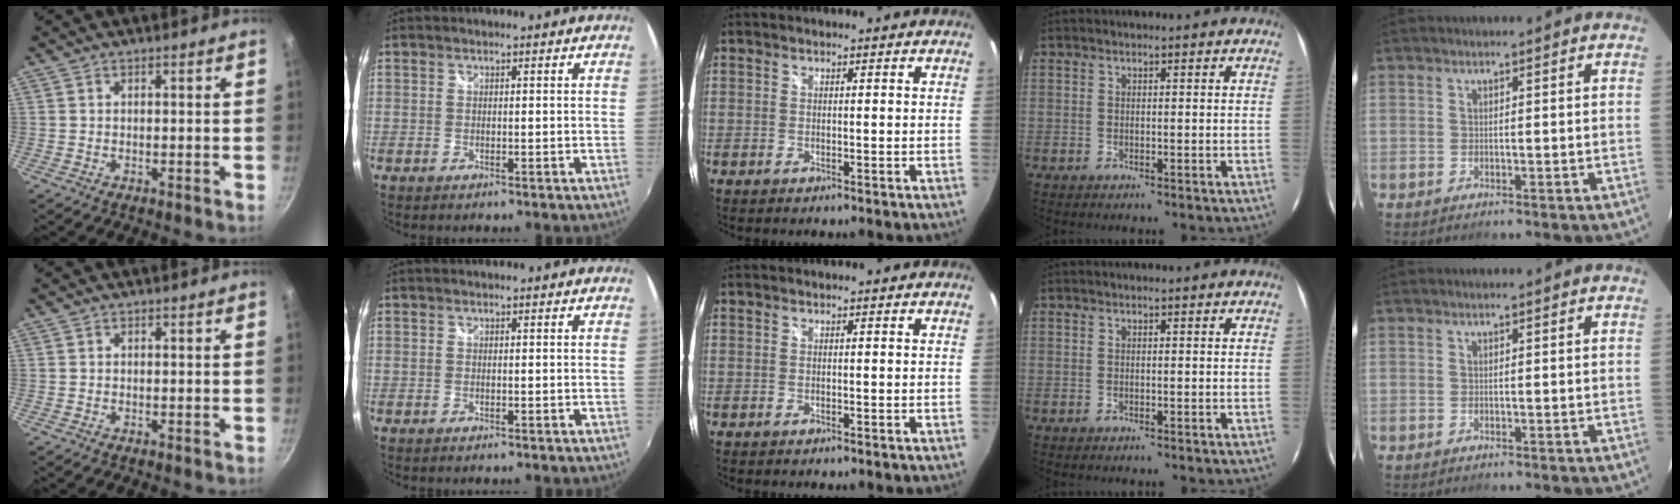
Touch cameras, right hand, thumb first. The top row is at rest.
{}